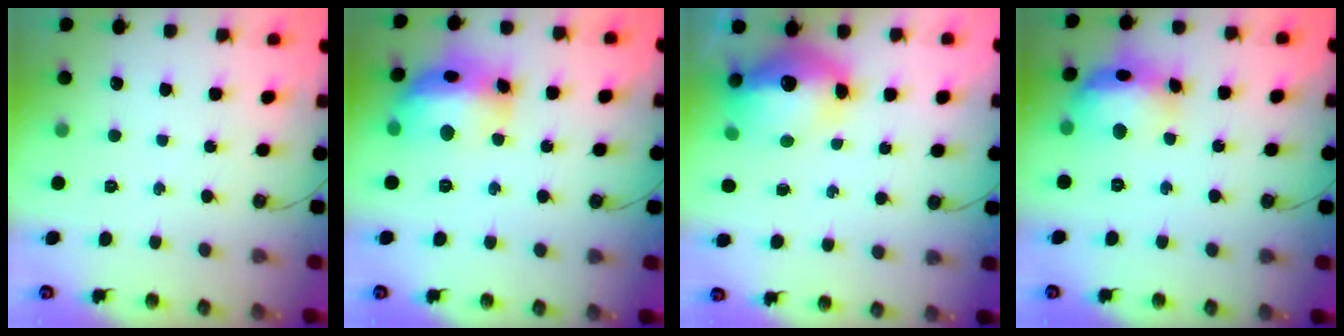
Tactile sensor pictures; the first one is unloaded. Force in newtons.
{"total": 17.0, "press": 17.0, "slide": 1.6}
{"total": 14.8, "press": 14.7, "slide": 1.6}
{"total": 14.3, "press": 14.1, "slide": 2.0}